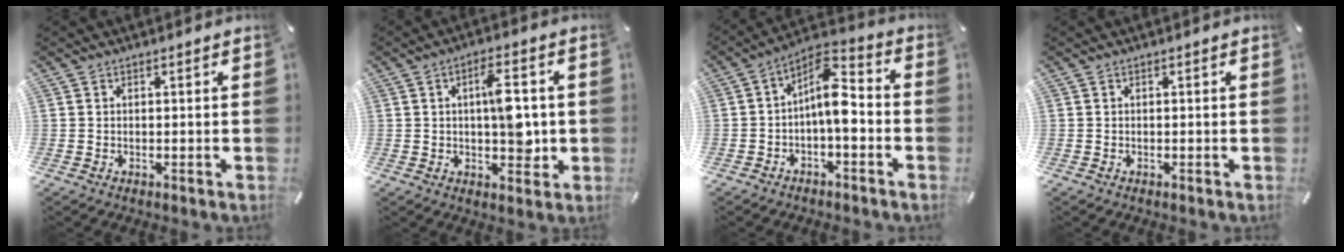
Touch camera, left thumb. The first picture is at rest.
{"total": 9.6, "force": [0.6, 4.8, 8.3], "torque": [-0.115, -0.002, 0.006]}
{"total": 9.6, "force": [-1.0, 4.7, 8.3], "torque": [-0.143, -0.003, -0.019]}
{"total": 0.0}